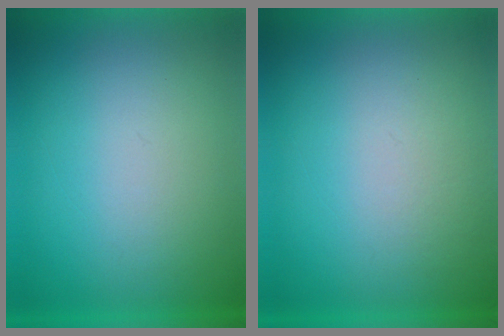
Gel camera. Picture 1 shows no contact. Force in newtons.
{"total": 1.9}